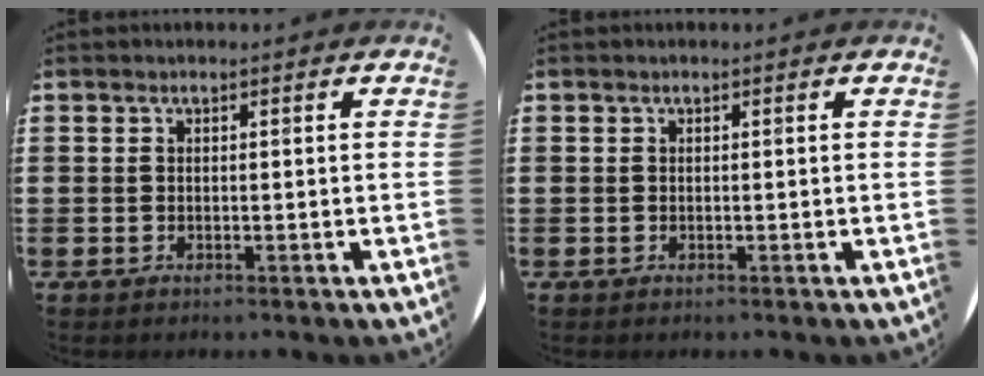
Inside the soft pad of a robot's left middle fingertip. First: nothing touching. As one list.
[{"total": 0.0}]